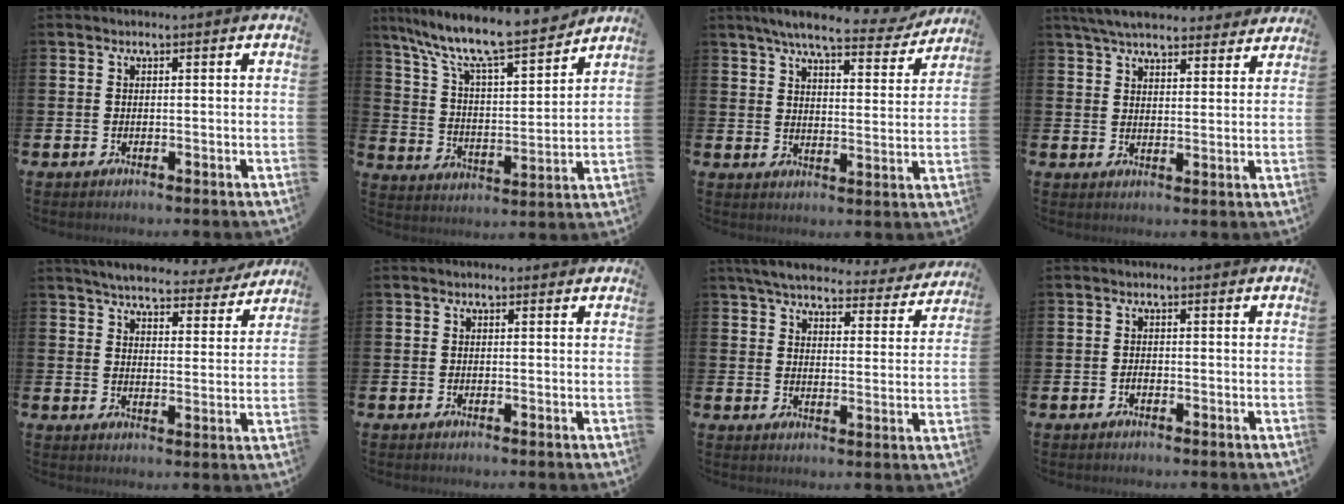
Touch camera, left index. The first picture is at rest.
{"total": 10.3, "force": [9.3, 1.1, 4.4], "torque": [-0.116, -0.067, 0.155]}
{"total": 7.4, "force": [6.4, 1.3, 3.3], "torque": [-0.062, -0.036, 0.106]}
{"total": 6.2, "force": [5.9, 1.4, 1.6], "torque": [-0.048, -0.026, 0.106]}
{"total": 5.6, "force": [5.3, 0.9, 1.3], "torque": [-0.032, -0.035, 0.089]}
{"total": 0.0}
{"total": 5.6, "force": [5.2, 1.2, 1.7], "torque": [-0.053, -0.031, 0.089]}
{"total": 0.8, "force": [-0.5, 0.5, 0.5], "torque": [-0.013, 0.000, -0.010]}